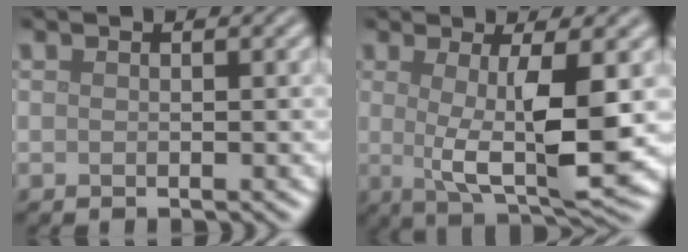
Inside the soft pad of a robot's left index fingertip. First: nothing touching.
{"total": 6.8, "force": [0.3, 1.3, 6.6], "torque": [-0.110, -0.010, 0.008]}